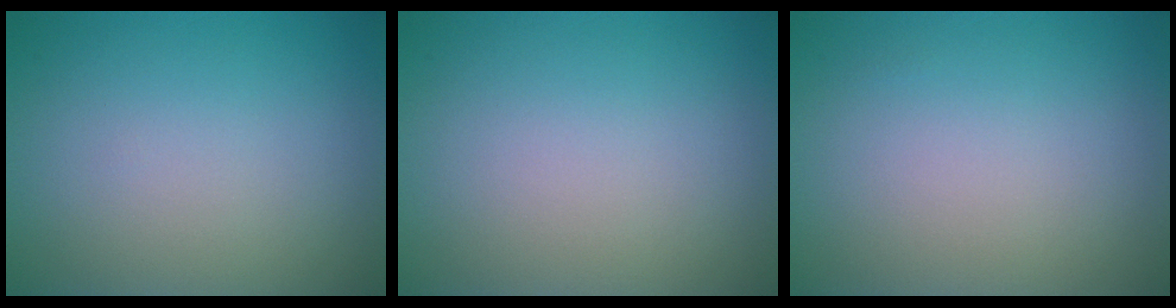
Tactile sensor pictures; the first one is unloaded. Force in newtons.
{"total": 0.0}
{"total": 0.0}